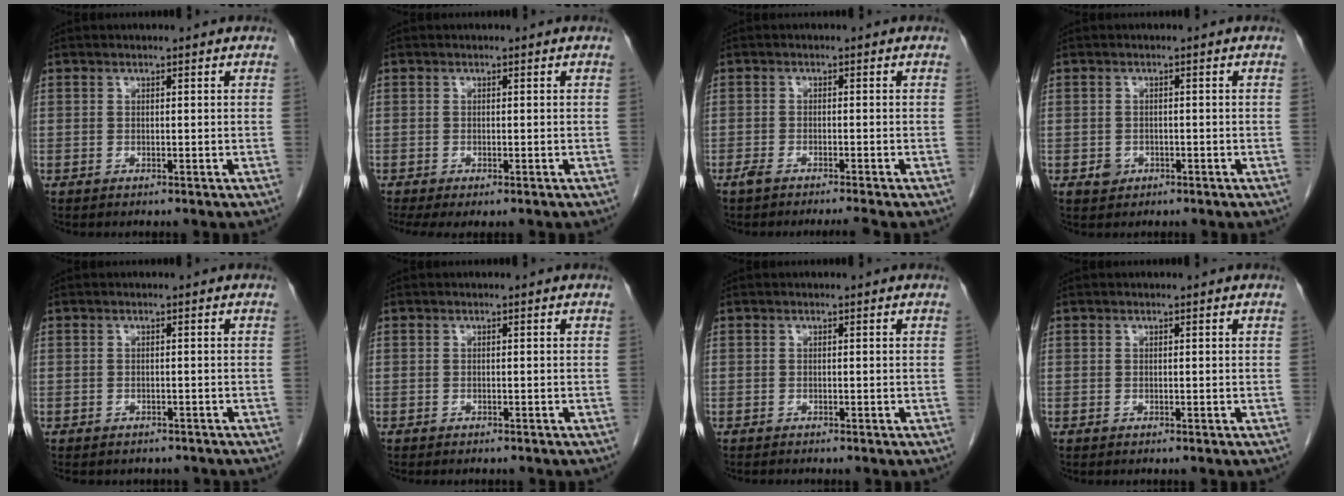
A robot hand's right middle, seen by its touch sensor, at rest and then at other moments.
{"total": 4.1, "force": [-3.0, 1.2, 2.5], "torque": [-0.037, -0.015, -0.046]}
{"total": 3.5, "force": [-3.0, -0.3, 1.9], "torque": [-0.031, -0.002, -0.050]}
{"total": 1.8, "force": [-0.8, 1.5, 0.5], "torque": [-0.006, 0.005, -0.007]}
{"total": 5.9, "force": [-5.1, 2.6, 1.5], "torque": [-0.018, 0.002, -0.057]}
{"total": 2.3, "force": [-2.1, 0.6, 0.8], "torque": [-0.017, -0.006, -0.023]}
{"total": 1.0, "force": [-1.0, 0.0, 0.4], "torque": [-0.012, -0.004, -0.013]}
{"total": 0.0}